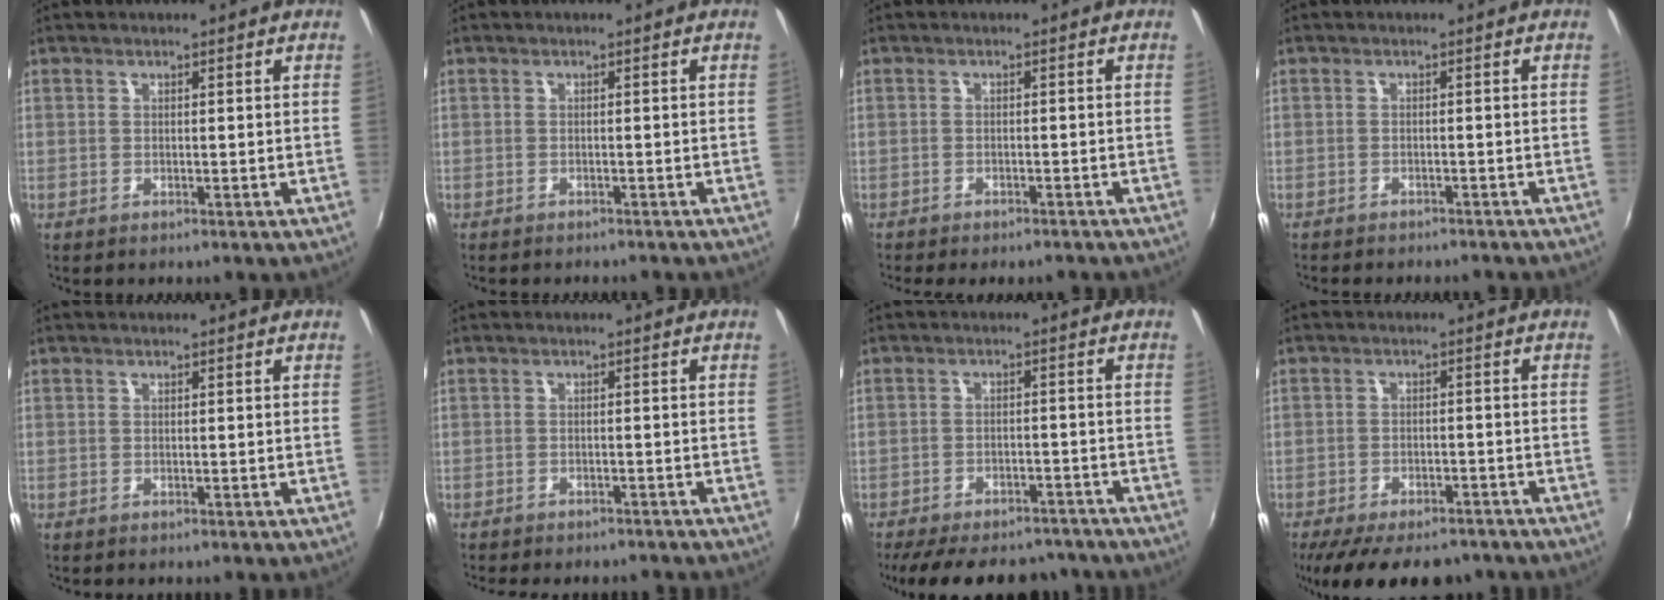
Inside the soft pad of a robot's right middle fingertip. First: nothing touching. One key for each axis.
{"total": 2.5, "fx": -2.3, "fy": 0.6, "fz": 0.8, "tx": -0.021, "ty": -0.009, "tz": -0.032}
{"total": 5.4, "fx": -4.7, "fy": 1.4, "fz": 2.2, "tx": -0.053, "ty": -0.016, "tz": -0.065}
{"total": 5.6, "fx": -5.1, "fy": 1.4, "fz": 2.0, "tx": -0.050, "ty": -0.012, "tz": -0.071}
{"total": 0.0}
{"total": 7.0, "fx": -6.2, "fy": 2.0, "fz": 2.6, "tx": -0.060, "ty": -0.014, "tz": -0.084}
{"total": 18.3, "fx": -15.3, "fy": 6.8, "fz": 7.4, "tx": -0.161, "ty": 0.002, "tz": -0.196}
{"total": 15.5, "fx": -12.1, "fy": 6.1, "fz": 7.5, "tx": -0.158, "ty": -0.019, "tz": -0.171}